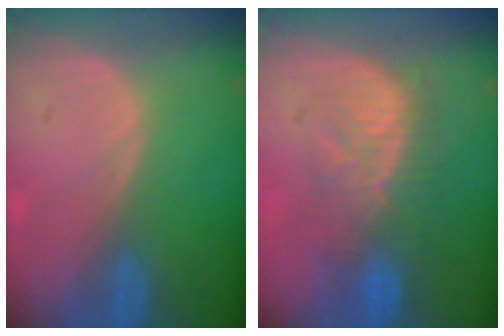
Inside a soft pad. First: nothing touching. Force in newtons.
{"total": 8.7, "press": 8.4, "slide": 2.2}